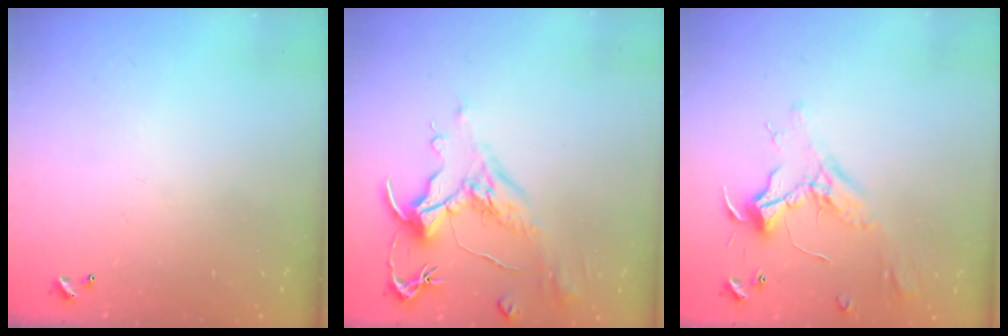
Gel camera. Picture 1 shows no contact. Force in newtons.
{"total": 1.6, "press": 0.7, "slide": 1.5}
{"total": 2.3, "press": 2.1, "slide": 0.9}